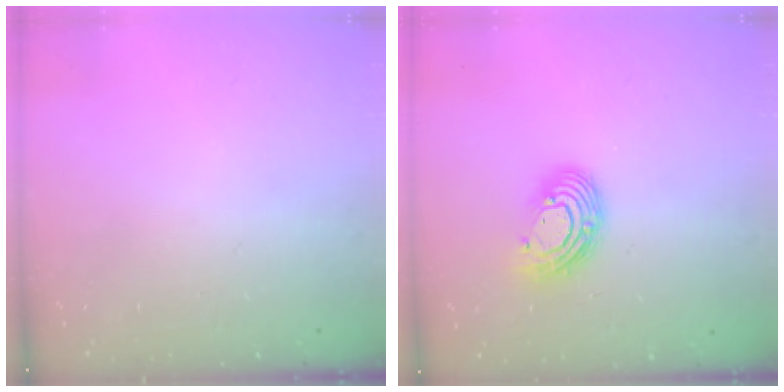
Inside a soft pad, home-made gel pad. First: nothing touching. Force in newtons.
{"total": 11.3, "press": 11.2, "slide": 0.9}